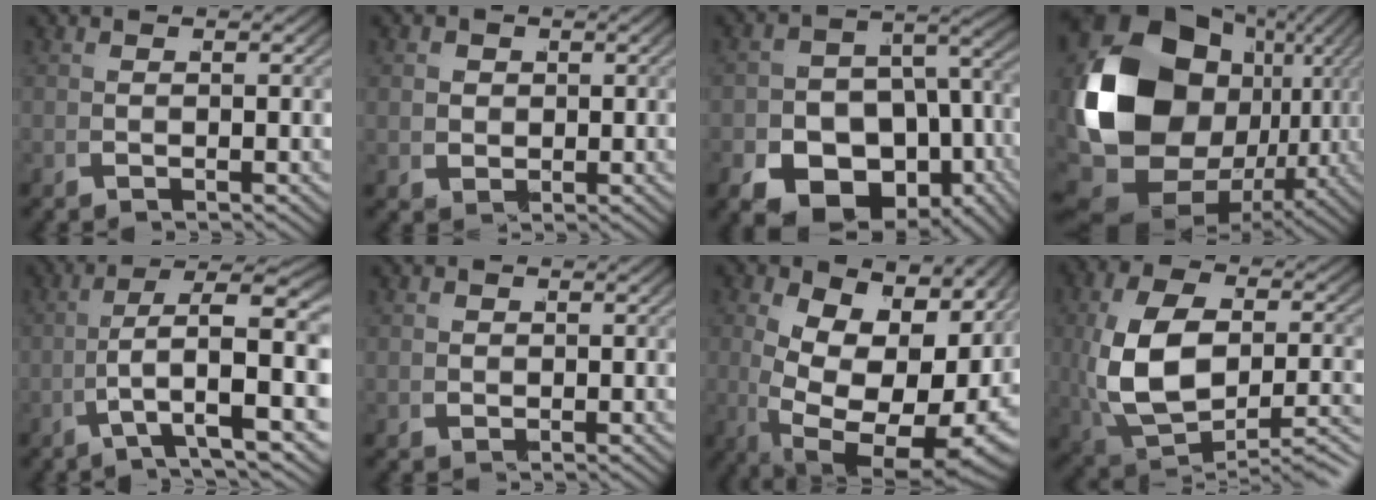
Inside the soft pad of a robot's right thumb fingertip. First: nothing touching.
{"total": 3.0, "force": [0.8, 2.7, 1.2], "torque": [-0.033, -0.008, 0.020]}
{"total": 12.2, "force": [-5.8, 8.6, 6.3], "torque": [-0.113, -0.047, -0.075]}
{"total": 22.6, "force": [0.6, 15.4, 16.6], "torque": [-0.356, -0.048, 0.036]}
{"total": 8.3, "force": [0.5, 3.7, 7.5], "torque": [-0.126, -0.026, 0.025]}
{"total": 1.1, "force": [0.4, 1.0, 0.2], "torque": [-0.008, -0.004, 0.009]}
{"total": 14.4, "force": [-0.2, 8.6, 11.6], "torque": [-0.240, -0.063, 0.036]}
{"total": 10.4, "force": [-2.3, 6.4, 8.0], "torque": [-0.180, -0.019, -0.014]}